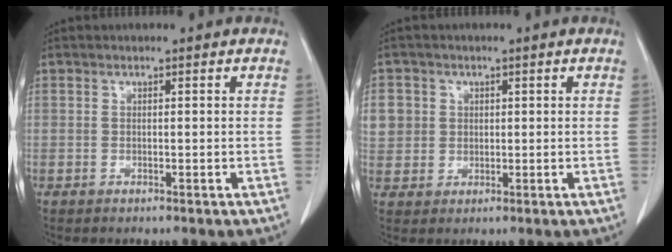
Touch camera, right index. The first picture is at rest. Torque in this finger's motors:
{"motor_torque": [0.33, 0.09, 0.16, 0.04]}